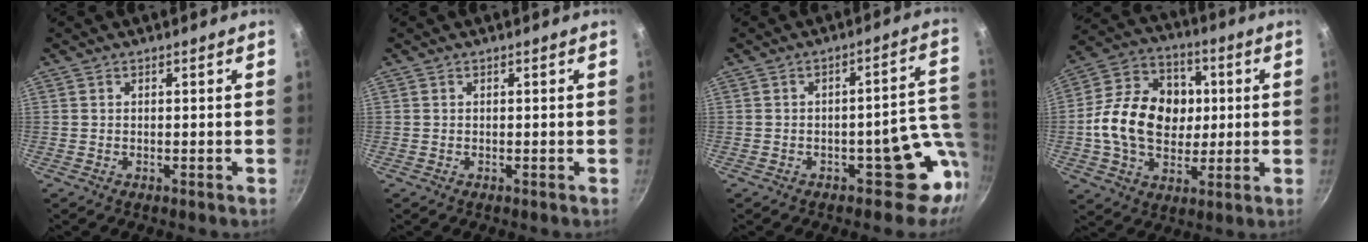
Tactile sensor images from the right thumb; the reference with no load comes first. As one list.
[{"total": 0.0}, {"total": 10.8, "force": [-3.3, 6.5, 7.9], "torque": [-0.010, 0.036, -0.036]}, {"total": 18.9, "force": [0.5, 14.5, 12.2], "torque": [-0.174, 0.022, 0.000]}]